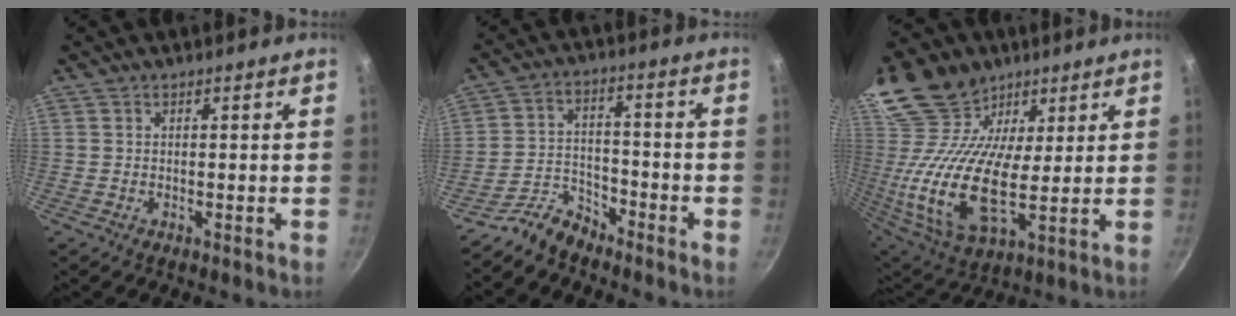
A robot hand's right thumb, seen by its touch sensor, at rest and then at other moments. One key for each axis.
{"total": 6.5, "fx": -5.9, "fy": 2.5, "fz": 1.2, "tx": -0.013, "ty": 0.063, "tz": -0.123}
{"total": 23.8, "fx": 9.4, "fy": 15.2, "fz": 15.7, "tx": -0.313, "ty": -0.045, "tz": 0.170}